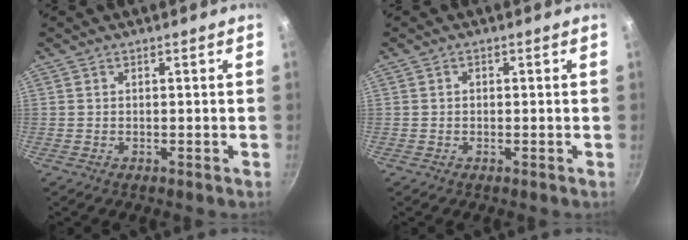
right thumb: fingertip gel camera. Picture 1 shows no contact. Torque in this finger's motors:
{"motor_torque": [-0.26, 0.02, -0.18, 0.00, 0.02]}